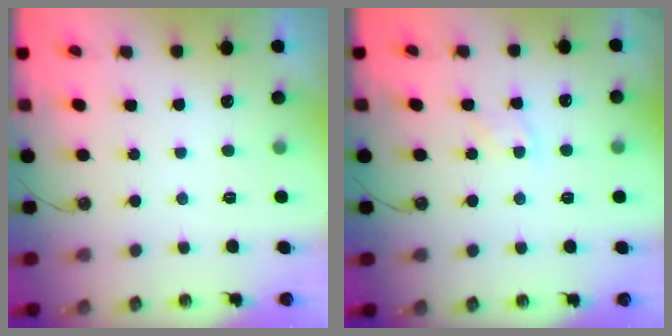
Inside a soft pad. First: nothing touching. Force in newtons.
{"total": 6.0, "press": 6.0, "slide": 0.7}